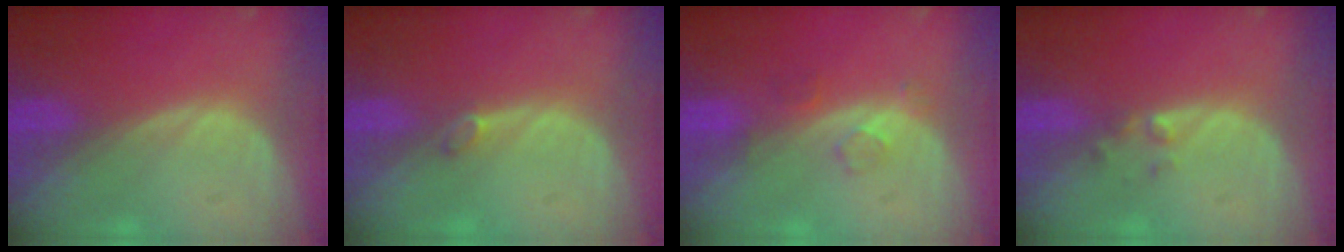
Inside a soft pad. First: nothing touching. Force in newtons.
{"total": 1.2, "press": 1.2, "slide": 0.2}
{"total": 2.1, "press": 2.1, "slide": 0.2}
{"total": 1.4, "press": 1.2, "slide": 0.7}